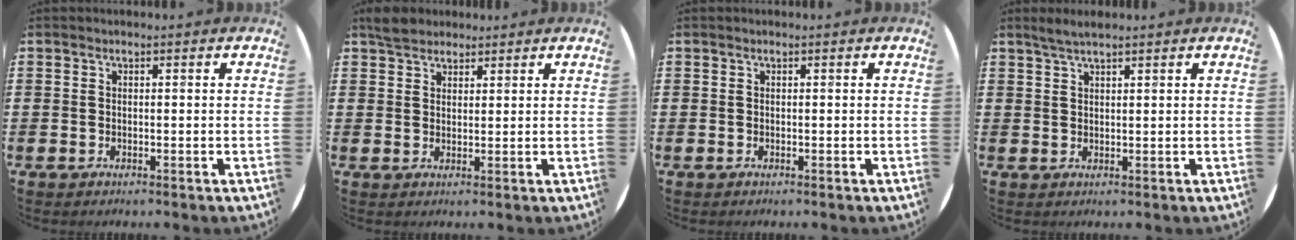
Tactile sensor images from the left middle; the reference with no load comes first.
{"total": 3.0, "force": [2.8, 1.2, 0.4], "torque": [-0.005, 0.004, 0.052]}
{"total": 0.0}
{"total": 1.9, "force": [1.7, 0.1, 0.9], "torque": [-0.017, 0.003, 0.030]}